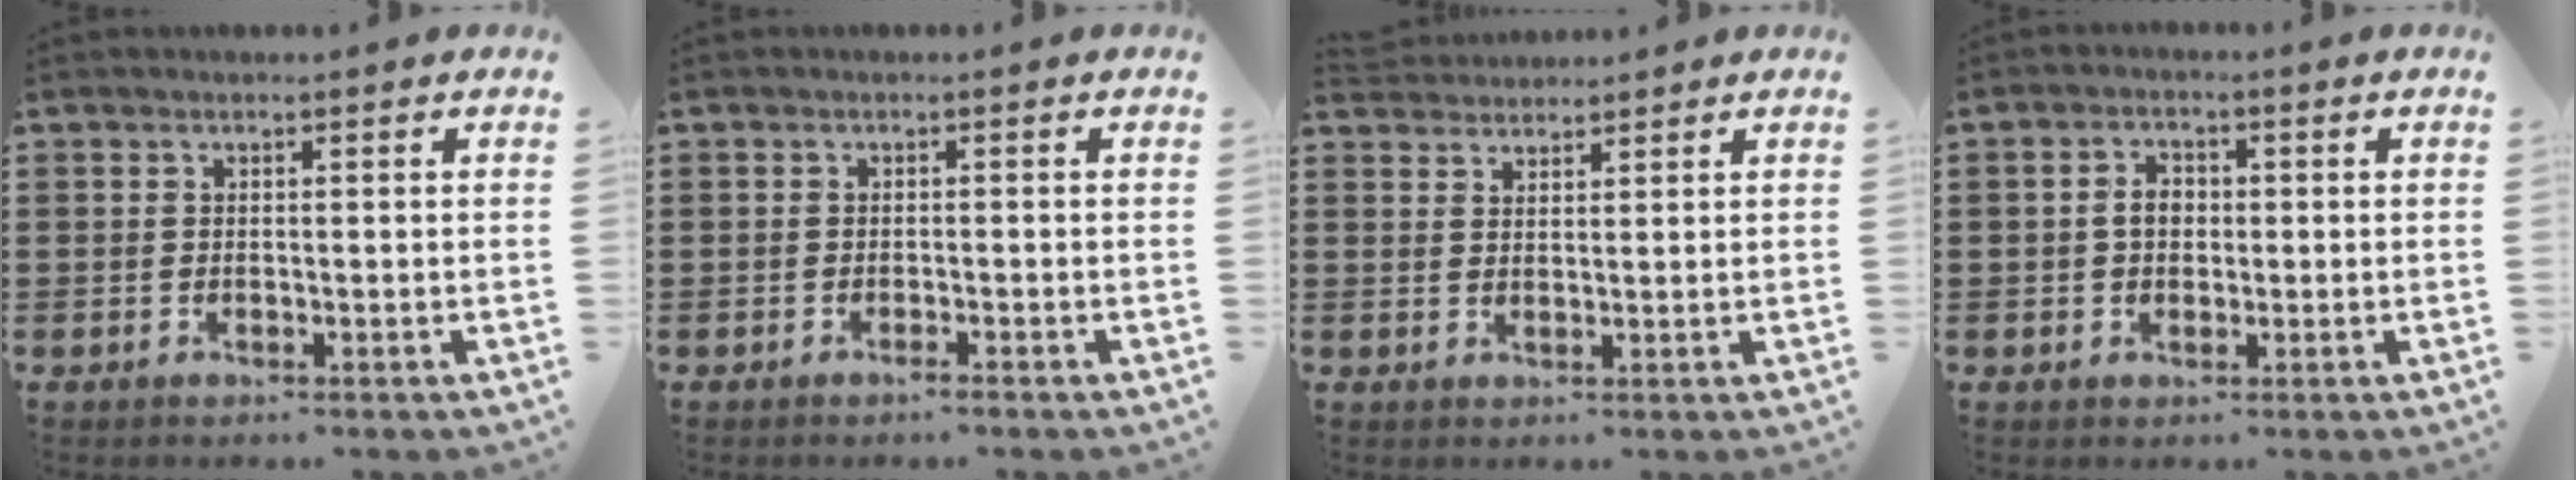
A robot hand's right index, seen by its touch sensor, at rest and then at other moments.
{"total": 0.9, "force": [-0.7, -0.1, 0.5], "torque": [-0.009, -0.004, -0.013]}
{"total": 2.3, "force": [2.2, 0.2, -0.5], "torque": [0.004, 0.000, 0.044]}
{"total": 2.8, "force": [0.0, 1.9, 2.1], "torque": [-0.044, 0.008, -0.001]}